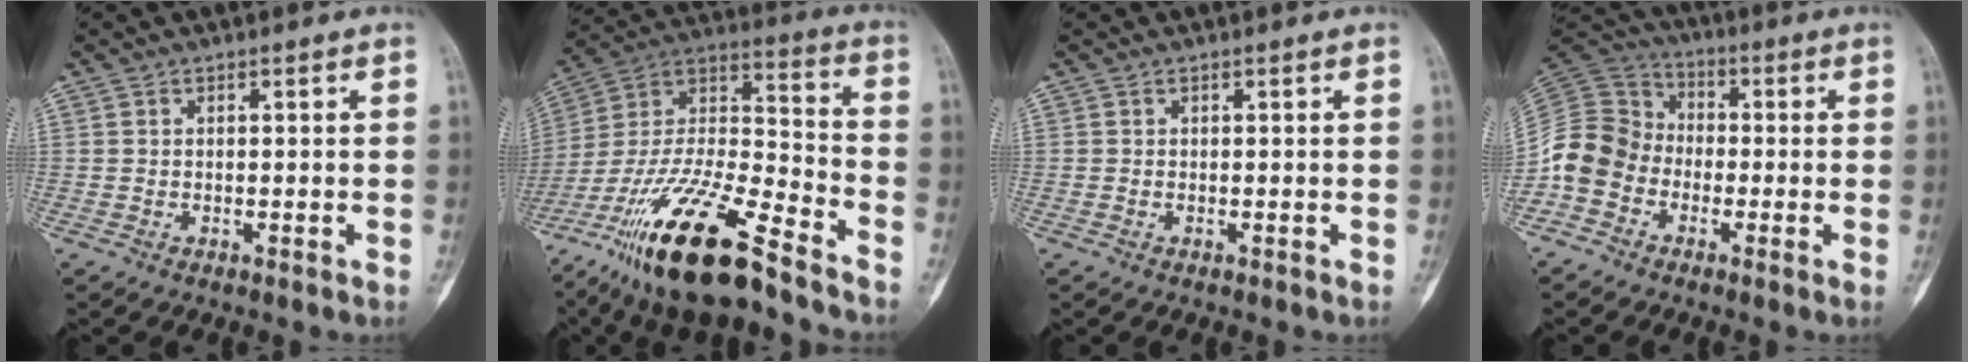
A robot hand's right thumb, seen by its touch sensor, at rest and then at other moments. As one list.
[{"total": 24.2, "force": [-16.8, 6.0, 16.3], "torque": [-0.338, 0.055, -0.305]}, {"total": 0.0}, {"total": 10.7, "force": [-3.9, 9.1, 3.9], "torque": [-0.065, 0.052, -0.088]}]